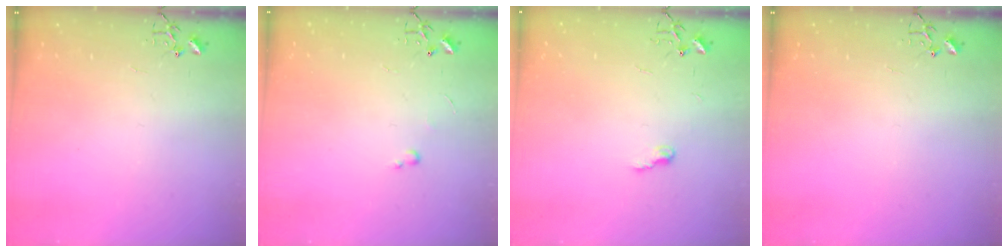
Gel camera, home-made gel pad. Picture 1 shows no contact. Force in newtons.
{"total": 2.4, "press": 2.3, "slide": 0.4}
{"total": 5.0, "press": 4.9, "slide": 0.7}
{"total": 0.0}